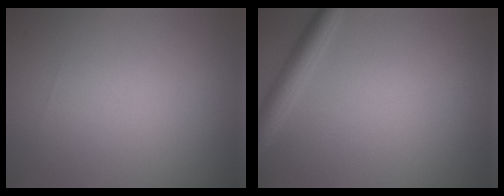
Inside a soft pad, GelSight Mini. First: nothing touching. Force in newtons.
{"total": 2.7, "press": 2.7, "slide": 0.1}